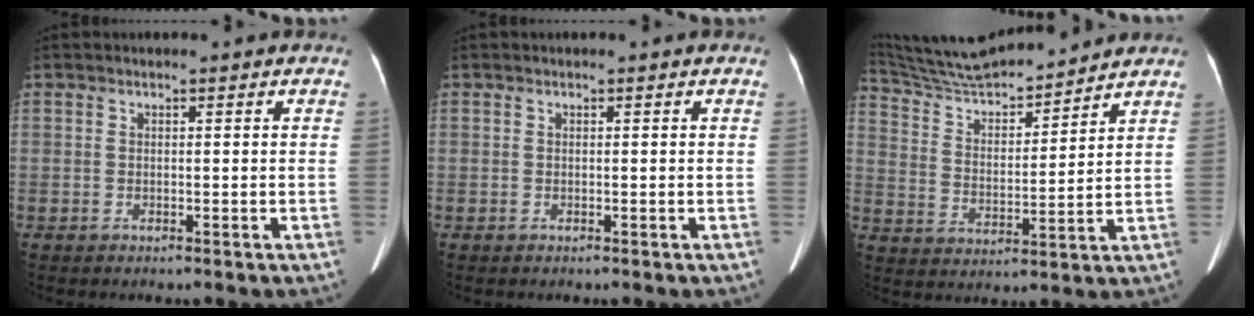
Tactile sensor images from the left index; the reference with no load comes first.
{"total": 0.0}
{"total": 16.7, "force": [15.7, 1.3, 5.5], "torque": [-0.104, 0.009, 0.274]}